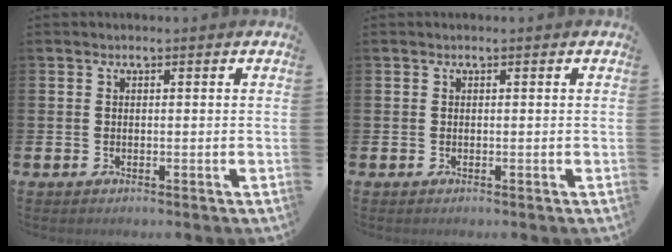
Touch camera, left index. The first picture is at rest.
{"total": 0.0}